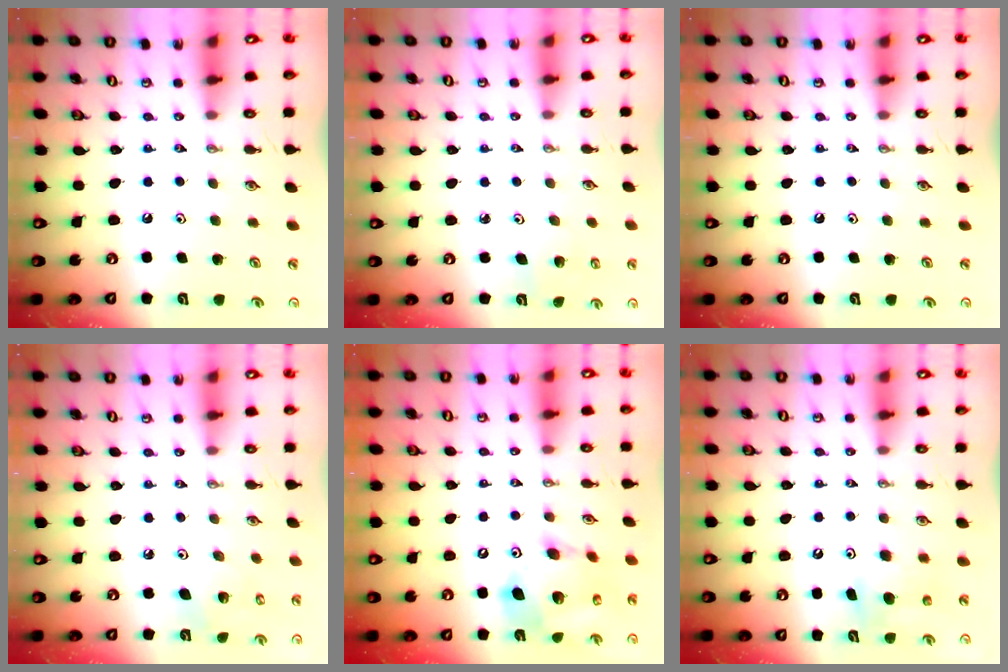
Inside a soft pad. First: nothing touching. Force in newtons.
{"total": 2.9, "press": 2.9, "slide": 0.3}
{"total": 0.0}
{"total": 4.5, "press": 4.5, "slide": 0.4}
{"total": 16.0, "press": 15.7, "slide": 3.1}
{"total": 6.0, "press": 6.0, "slide": 0.3}